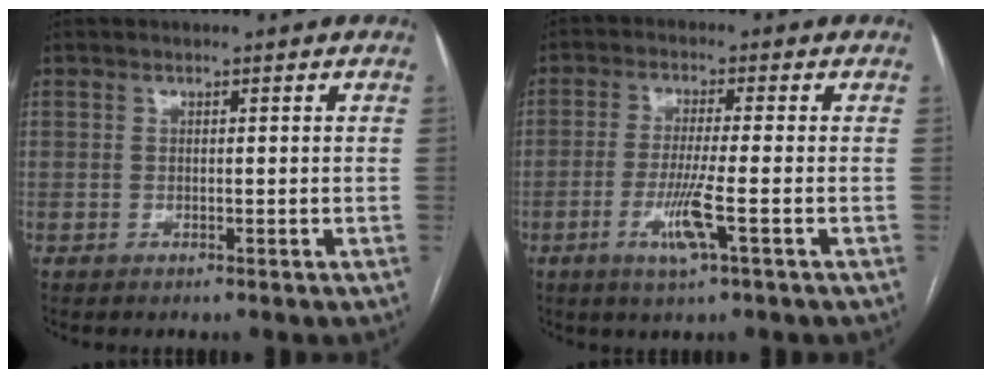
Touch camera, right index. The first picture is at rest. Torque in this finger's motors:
{"motor_torque": [-0.16, -0.07, 0.13, 0.09]}